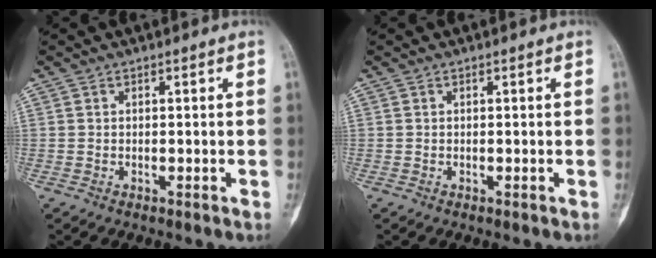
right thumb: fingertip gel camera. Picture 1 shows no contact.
{"total": 0.0}